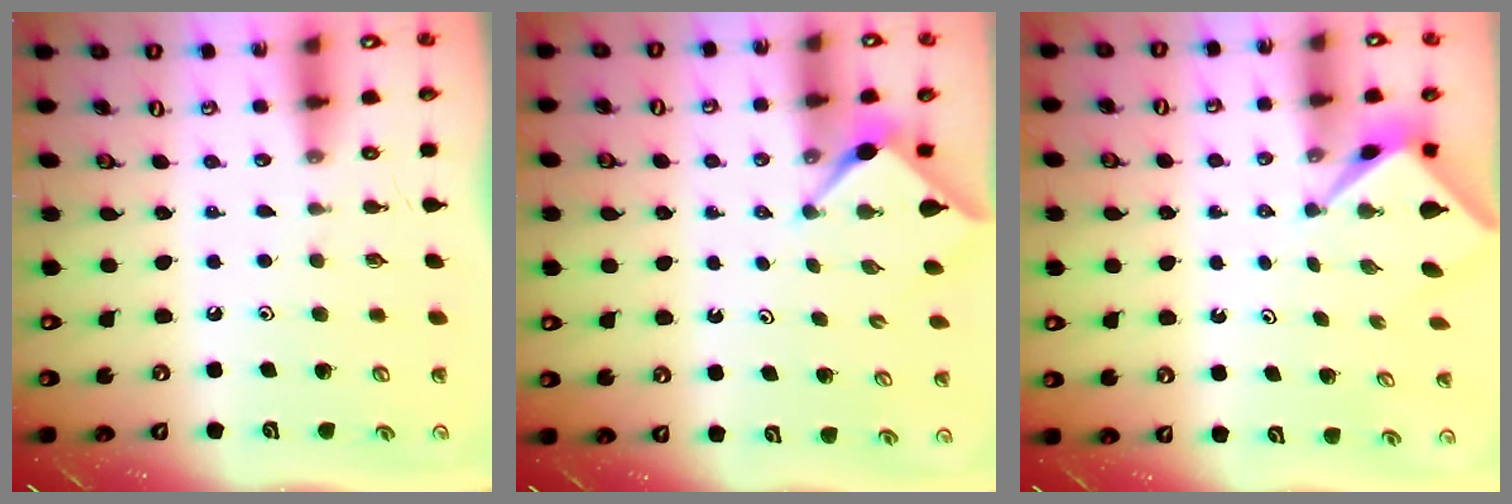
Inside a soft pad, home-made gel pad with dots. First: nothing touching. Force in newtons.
{"total": 3.1, "press": 3.1, "slide": 0.3}
{"total": 2.1, "press": 2.1, "slide": 0.2}